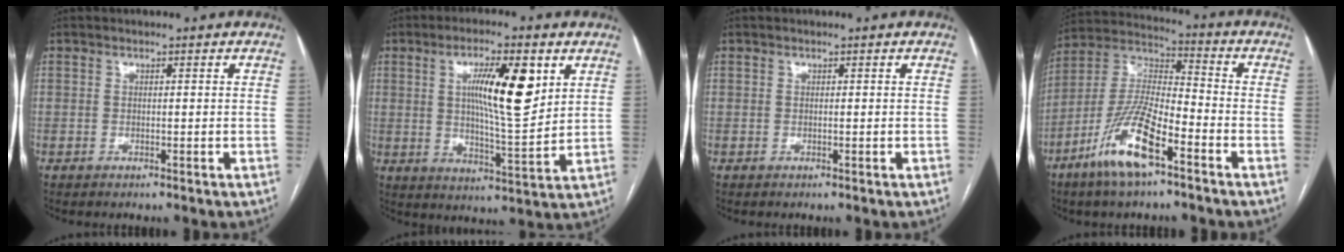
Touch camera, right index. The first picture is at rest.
{"total": 11.8, "force": [4.0, 2.0, 10.9], "torque": [-0.181, 0.000, 0.068]}
{"total": 0.0}
{"total": 13.4, "force": [-7.3, 2.8, 10.9], "torque": [-0.225, -0.008, -0.140]}